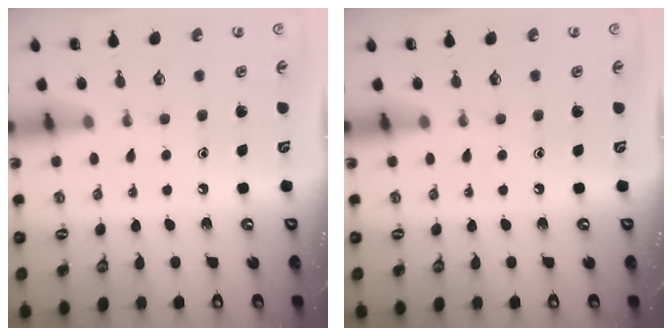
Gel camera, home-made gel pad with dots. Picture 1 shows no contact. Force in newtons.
{"total": 0.0}